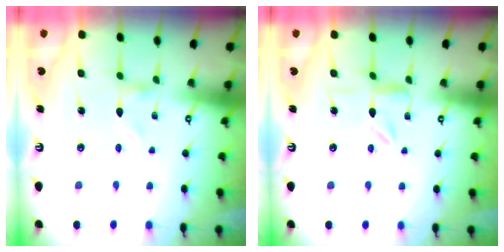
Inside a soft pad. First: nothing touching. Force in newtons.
{"total": 3.7, "press": 3.7, "slide": 0.2}